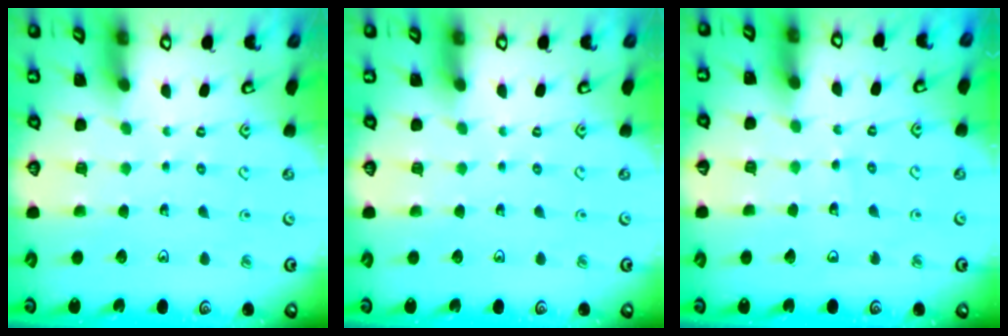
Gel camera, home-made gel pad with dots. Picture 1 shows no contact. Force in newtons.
{"total": 0.0}
{"total": 4.2, "press": 4.2, "slide": 0.4}